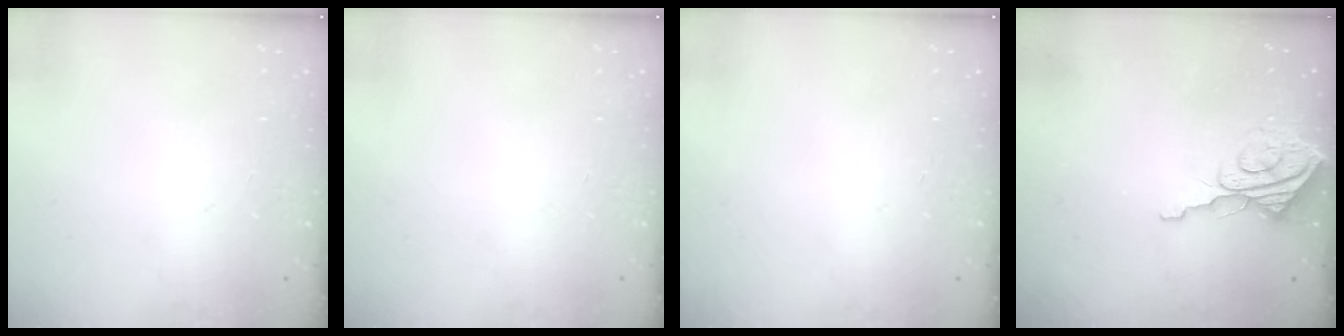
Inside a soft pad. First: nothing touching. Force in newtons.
{"total": 0.0}
{"total": 0.0}
{"total": 8.9, "press": 8.8, "slide": 1.0}